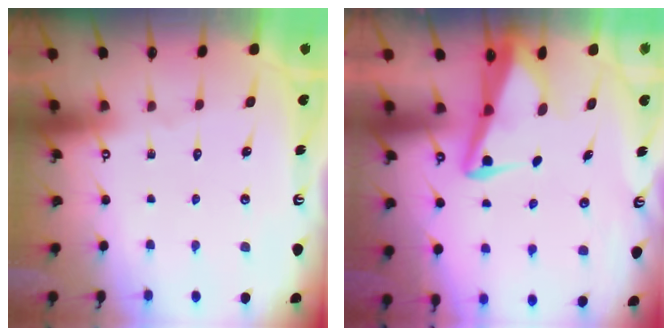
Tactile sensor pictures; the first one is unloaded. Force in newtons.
{"total": 4.4, "press": 4.3, "slide": 0.8}